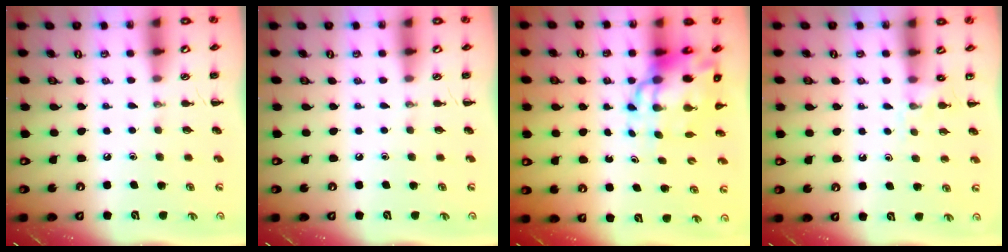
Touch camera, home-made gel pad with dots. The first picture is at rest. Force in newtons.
{"total": 0.0}
{"total": 11.2, "press": 10.9, "slide": 2.9}
{"total": 4.7, "press": 4.4, "slide": 1.5}